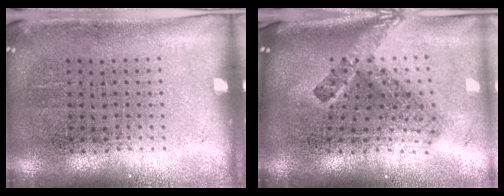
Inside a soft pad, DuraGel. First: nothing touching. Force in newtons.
{"total": 2.5, "press": 1.6, "slide": 2.0}